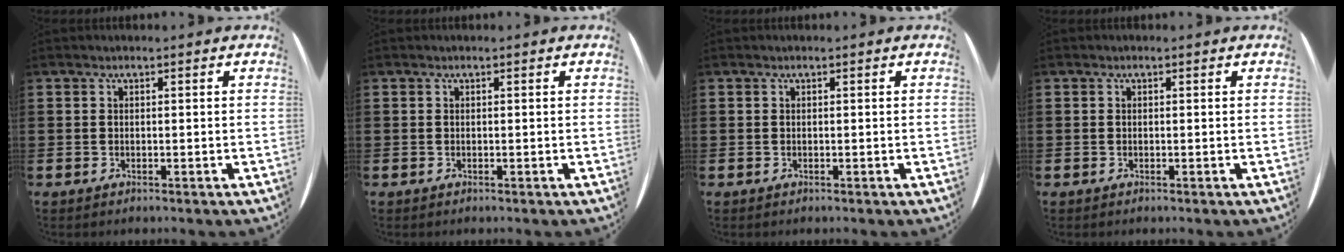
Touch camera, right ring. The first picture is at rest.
{"total": 0.0}
{"total": 0.0}
{"total": 0.0}